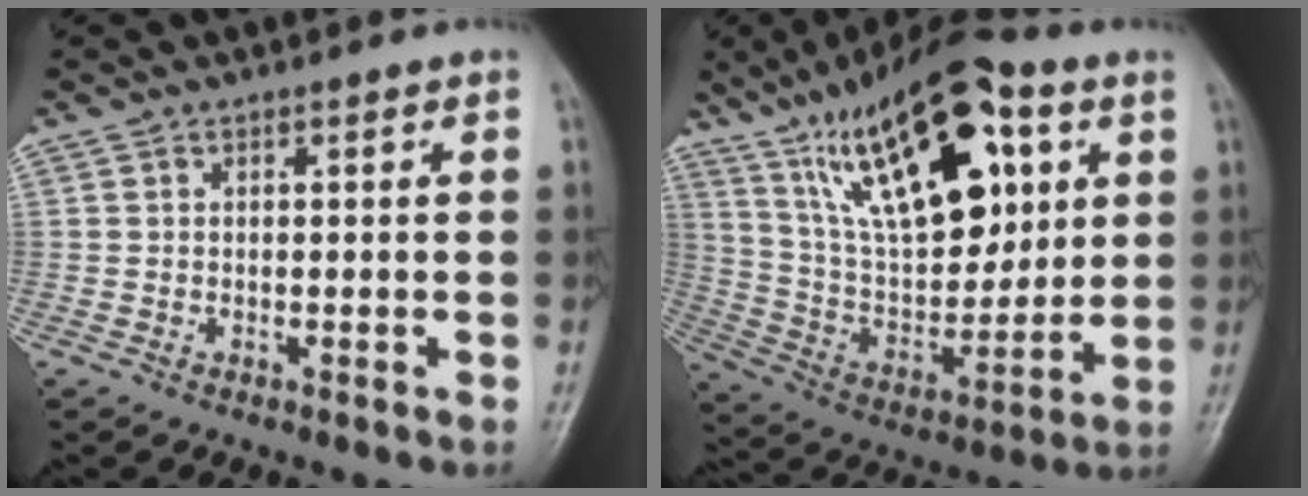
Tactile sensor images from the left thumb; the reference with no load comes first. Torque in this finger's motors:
{"motor_torque": [1.67, 0.53, 2.06, -0.71, 0.59]}